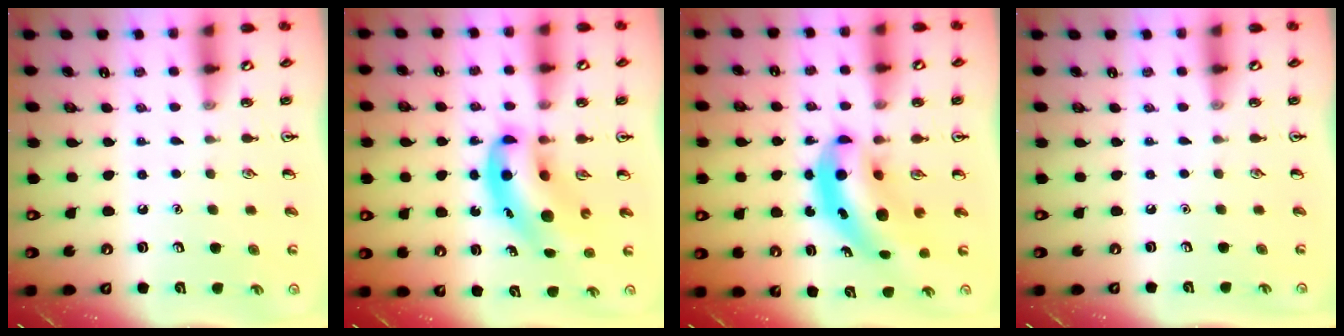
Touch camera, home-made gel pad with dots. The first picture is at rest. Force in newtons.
{"total": 9.8, "press": 9.4, "slide": 2.7}
{"total": 7.9, "press": 7.5, "slide": 2.3}
{"total": 0.0}